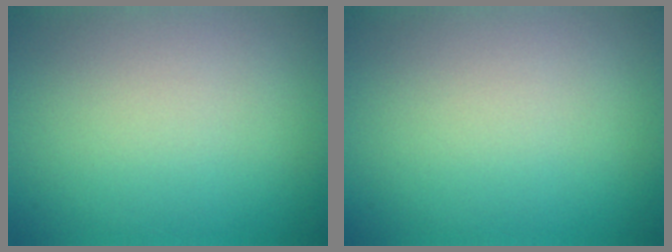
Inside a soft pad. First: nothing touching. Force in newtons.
{"total": 0.0}